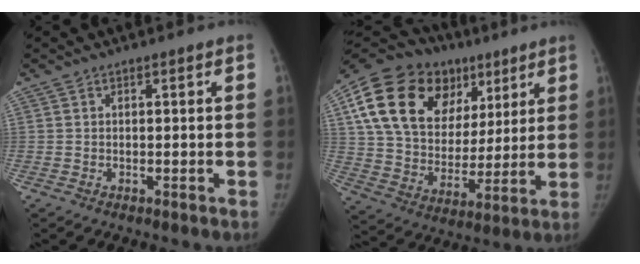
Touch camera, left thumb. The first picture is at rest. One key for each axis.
{"total": 26.2, "fx": 11.7, "fy": 17.6, "fz": 15.5, "tx": -0.248, "ty": 0.016, "tz": 0.200}